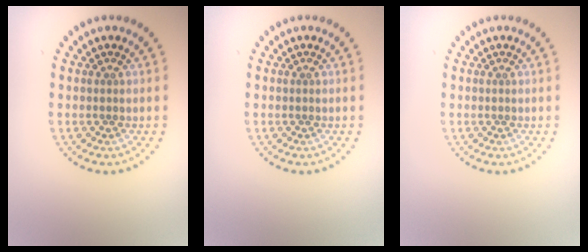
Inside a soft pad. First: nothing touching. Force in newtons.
{"total": 0.0}
{"total": 0.0}